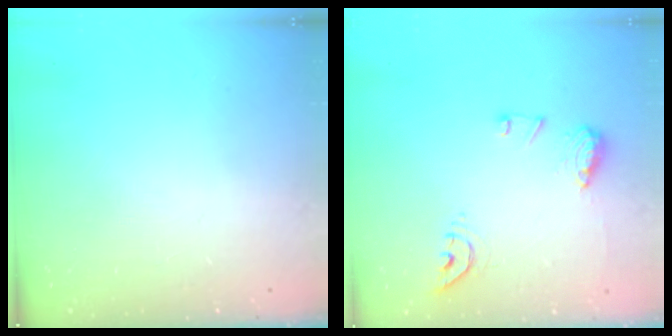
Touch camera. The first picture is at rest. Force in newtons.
{"total": 10.5, "press": 10.5, "slide": 0.7}